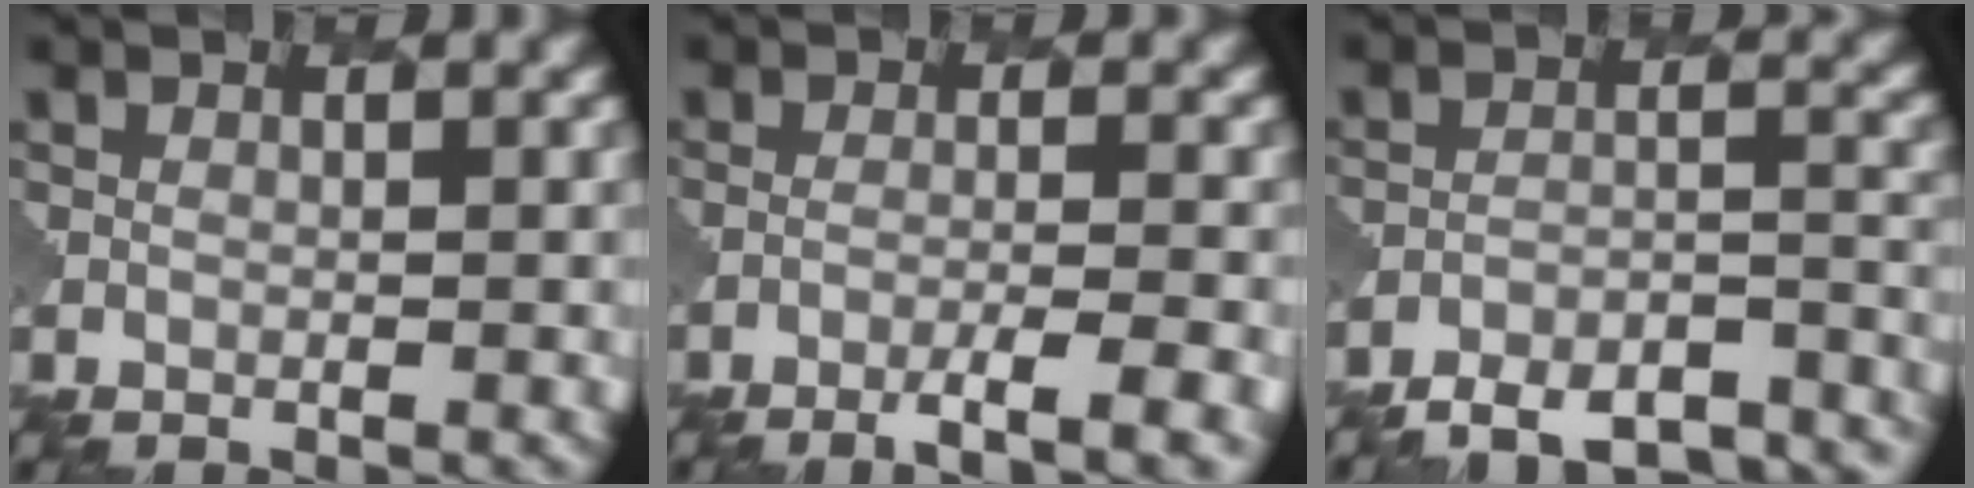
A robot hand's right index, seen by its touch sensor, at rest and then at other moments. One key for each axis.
{"total": 4.3, "fx": -2.6, "fy": 0.7, "fz": 3.4, "tx": -0.053, "ty": 0.003, "tz": -0.048}
{"total": 13.8, "fx": -13.1, "fy": 3.3, "fz": 3.0, "tx": -0.019, "ty": 0.004, "tz": -0.157}